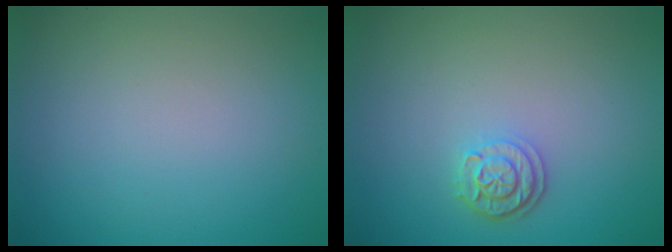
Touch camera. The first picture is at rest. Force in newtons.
{"total": 2.4, "press": 2.1, "slide": 1.2}